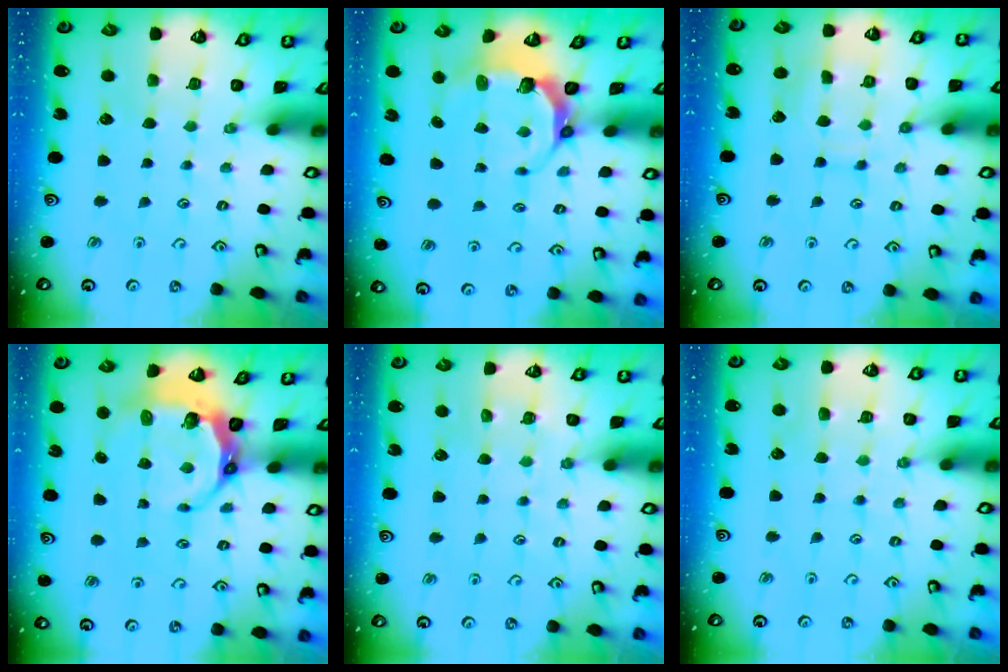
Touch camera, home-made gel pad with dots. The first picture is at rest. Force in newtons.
{"total": 6.8, "press": 5.6, "slide": 3.9}
{"total": 9.9, "press": 9.9, "slide": 0.6}
{"total": 7.5, "press": 6.5, "slide": 3.8}
{"total": 4.8, "press": 4.8, "slide": 0.7}
{"total": 5.7, "press": 5.6, "slide": 0.8}